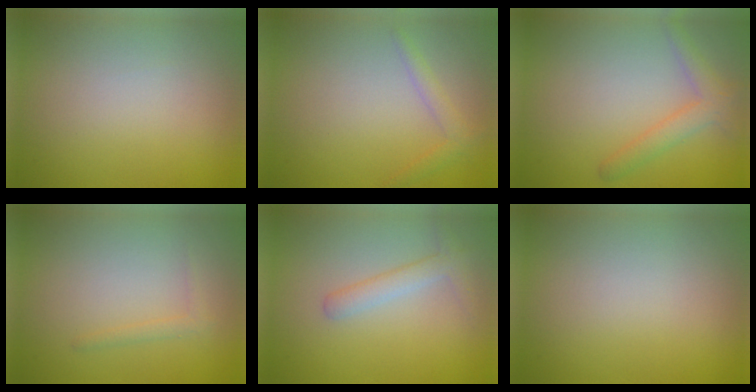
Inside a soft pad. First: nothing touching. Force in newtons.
{"total": 1.4, "press": 1.4, "slide": 0.1}
{"total": 2.5, "press": 2.5, "slide": 0.2}
{"total": 0.8, "press": 0.8, "slide": 0.1}
{"total": 2.0, "press": 2.0, "slide": 0.0}
{"total": 0.0}